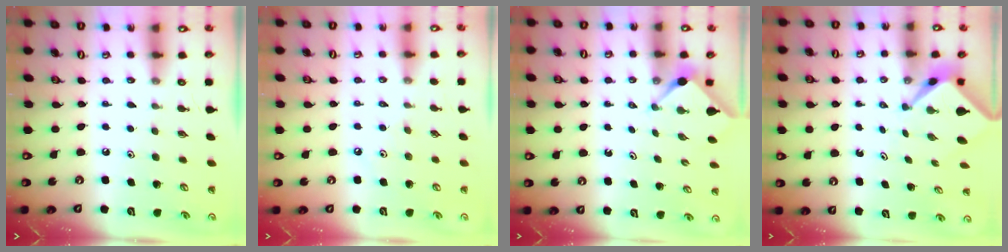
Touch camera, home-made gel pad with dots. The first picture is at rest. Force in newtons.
{"total": 2.8, "press": 2.8, "slide": 0.5}
{"total": 2.9, "press": 2.9, "slide": 0.3}
{"total": 2.5, "press": 2.5, "slide": 0.2}